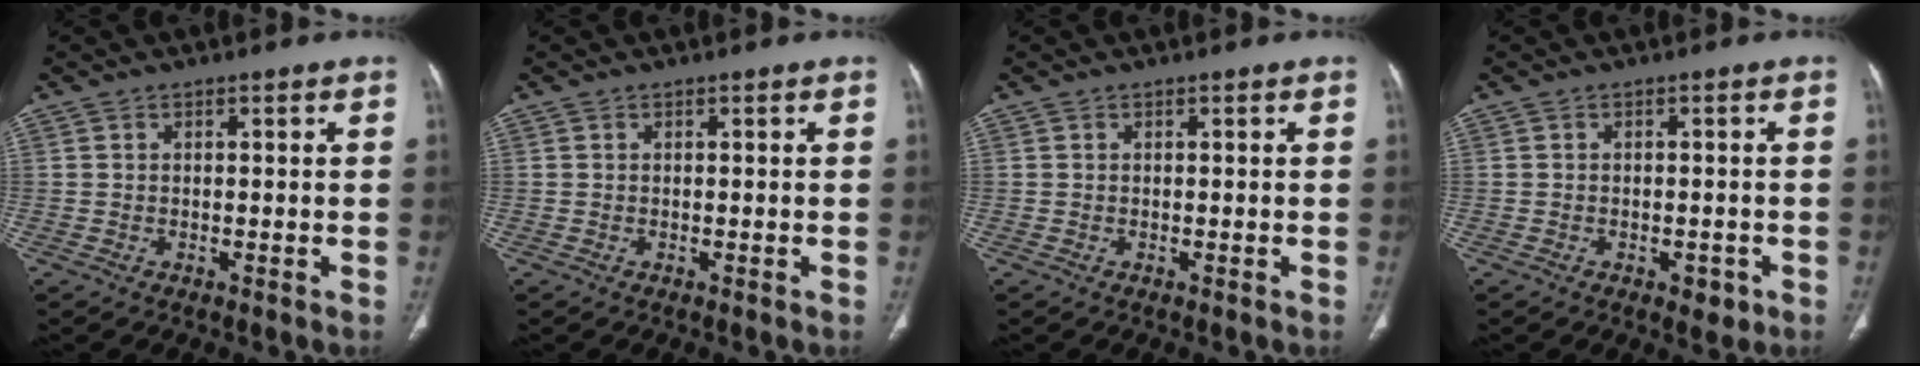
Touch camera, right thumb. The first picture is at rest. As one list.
[{"total": 0.0}, {"total": 0.0}, {"total": 2.9, "force": [-1.4, 1.7, 1.9], "torque": [-0.014, 0.005, -0.011]}]